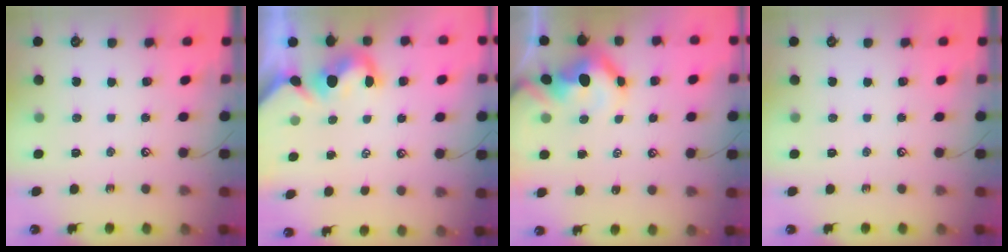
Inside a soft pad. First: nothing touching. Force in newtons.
{"total": 1.4, "press": 1.1, "slide": 0.9}
{"total": 11.1, "press": 11.1, "slide": 1.2}
{"total": 0.0}